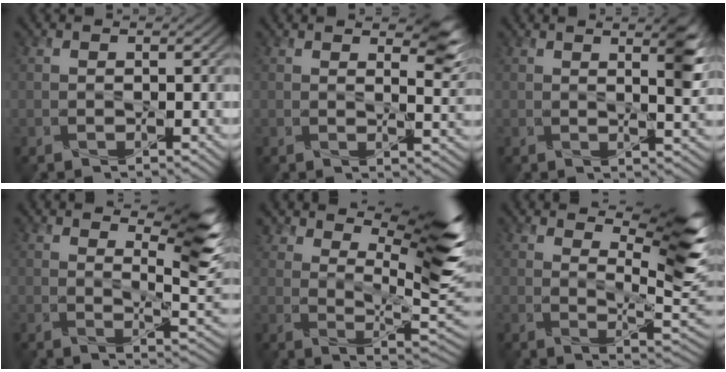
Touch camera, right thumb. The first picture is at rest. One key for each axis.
{"total": 4.8, "fx": 3.3, "fy": 1.5, "fz": 3.1, "tx": -0.050, "ty": -0.006, "tz": 0.053}
{"total": 4.6, "fx": 2.2, "fy": 1.0, "fz": 3.9, "tx": -0.063, "ty": 0.001, "tz": 0.036}
{"total": 9.1, "fx": 5.5, "fy": 1.9, "fz": 6.9, "tx": -0.112, "ty": 0.003, "tz": 0.096}
{"total": 12.1, "fx": 7.2, "fy": 3.7, "fz": 9.0, "tx": -0.157, "ty": 0.002, "tz": 0.124}
{"total": 11.4, "fx": 6.6, "fy": 2.8, "fz": 8.9, "tx": -0.146, "ty": -0.003, "tz": 0.103}